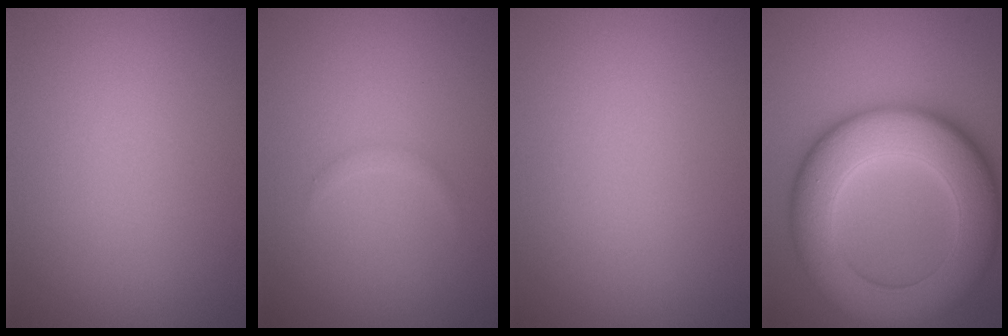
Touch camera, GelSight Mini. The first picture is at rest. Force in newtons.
{"total": 0.5, "press": 0.5, "slide": 0.0}
{"total": 0.0}
{"total": 11.6, "press": 11.6, "slide": 0.2}